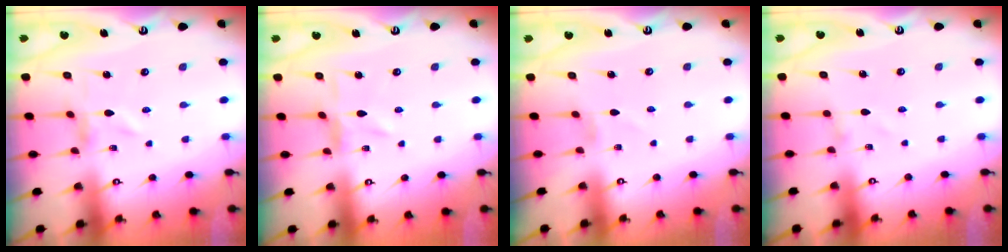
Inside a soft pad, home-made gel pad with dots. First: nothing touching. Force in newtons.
{"total": 2.7, "press": 2.7, "slide": 0.4}
{"total": 0.0}
{"total": 1.4, "press": 1.4, "slide": 0.0}